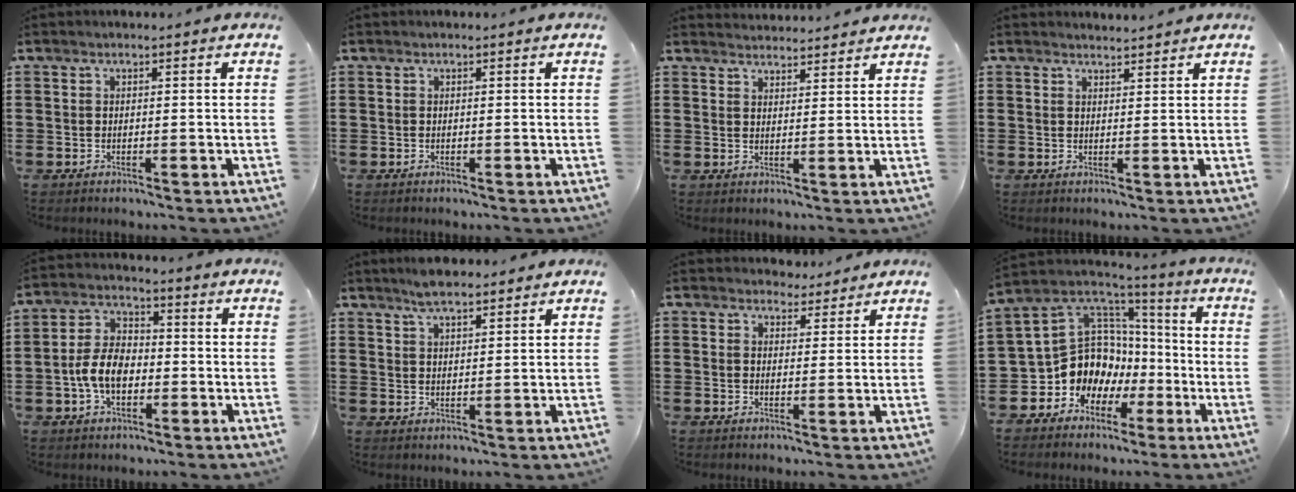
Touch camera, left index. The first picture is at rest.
{"total": 0.0}
{"total": 2.6, "force": [2.6, 0.1, -0.2], "torque": [-0.003, -0.008, 0.051]}
{"total": 1.7, "force": [1.7, 0.0, 0.0], "torque": [-0.004, 0.001, 0.034]}
{"total": 7.1, "force": [-1.7, 4.2, 5.4], "torque": [-0.122, 0.006, -0.037]}
{"total": 4.3, "force": [3.7, 1.0, 1.9], "torque": [-0.047, -0.003, 0.069]}
{"total": 3.0, "force": [2.8, 1.2, 0.1], "torque": [-0.010, -0.001, 0.054]}
{"total": 12.0, "force": [-3.2, 10.9, 3.8], "torque": [-0.118, -0.016, -0.054]}